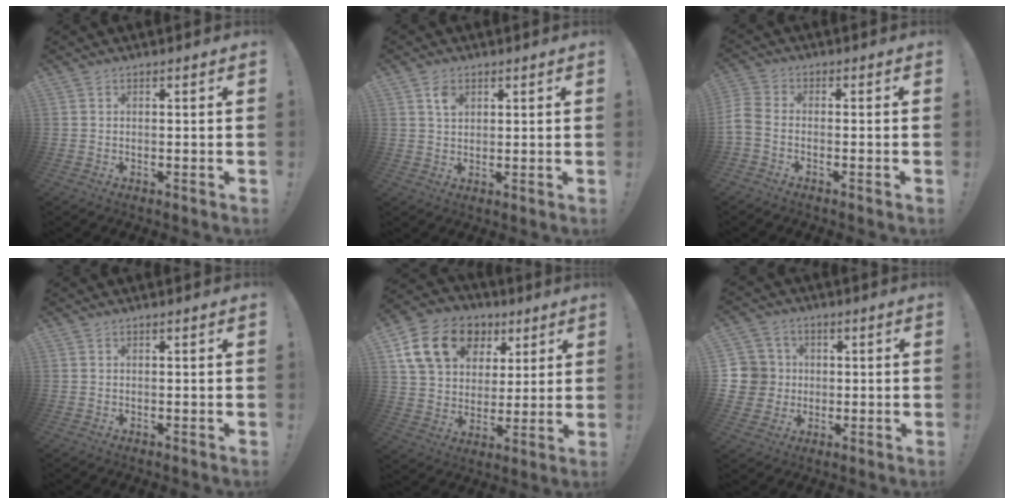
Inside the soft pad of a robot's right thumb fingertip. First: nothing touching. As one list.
[{"total": 3.9, "force": [2.0, 2.5, 2.2], "torque": [-0.026, -0.006, 0.033]}, {"total": 4.0, "force": [-1.6, 2.0, 3.1], "torque": [-0.075, -0.004, -0.027]}, {"total": 0.0}, {"total": 18.3, "force": [7.8, 13.6, 9.4], "torque": [-0.152, -0.021, 0.158]}, {"total": 7.9, "force": [0.7, 7.8, 1.5], "torque": [-0.030, 0.000, 0.023]}]